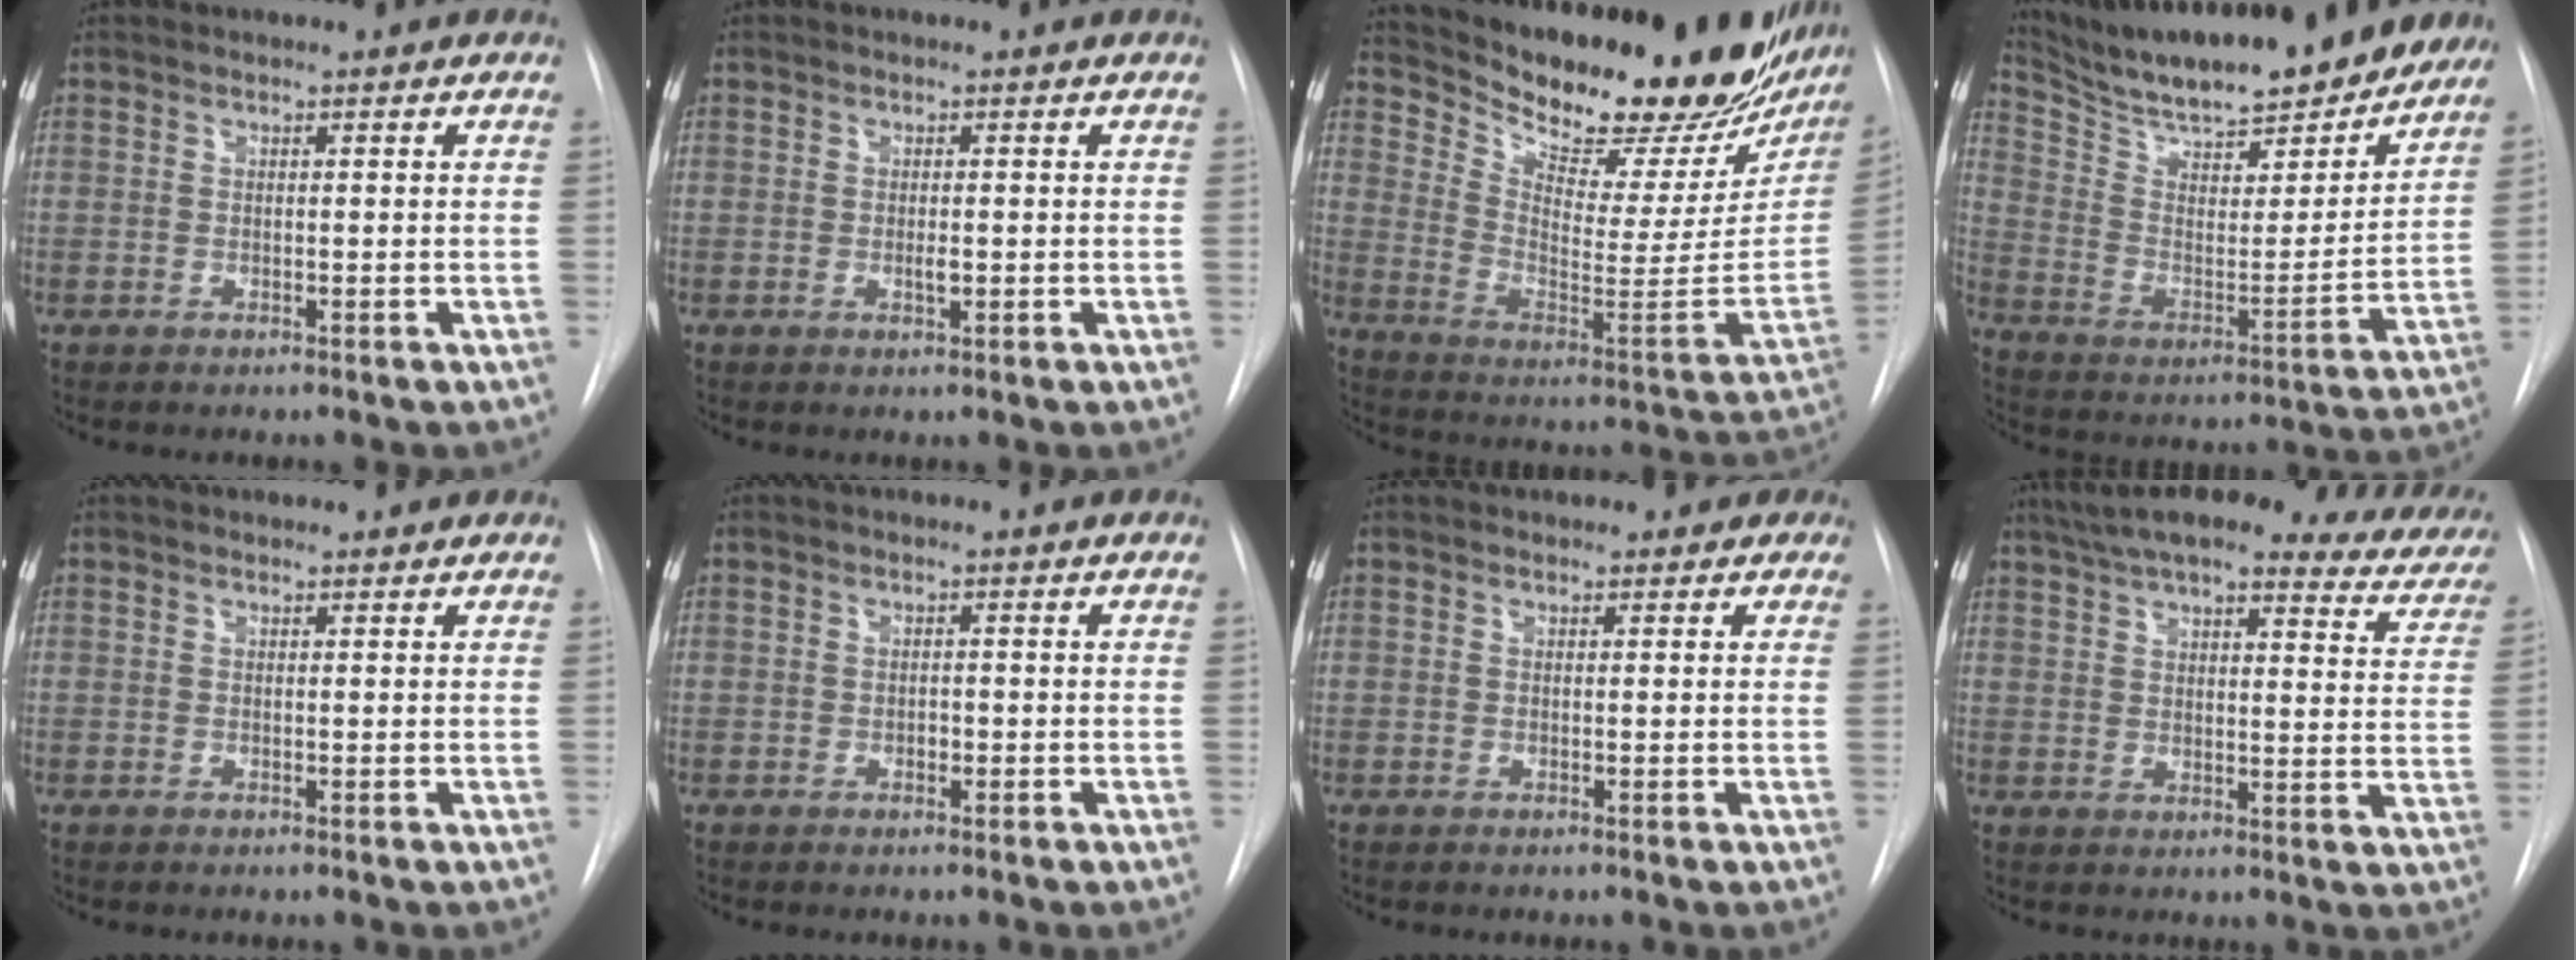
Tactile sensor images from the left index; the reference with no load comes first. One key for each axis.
{"total": 0.9, "fx": 0.0, "fy": 0.3, "fz": 0.8, "tx": -0.016, "ty": -0.002, "tz": -0.001}
{"total": 29.8, "fx": 25.3, "fy": 7.9, "fz": 13.6, "tx": -0.225, "ty": -0.073, "tz": 0.347}
{"total": 26.3, "fx": 22.9, "fy": 5.3, "fz": 11.9, "tx": -0.197, "ty": -0.024, "tz": 0.331}
{"total": 1.6, "fx": 1.5, "fy": 0.7, "fz": 0.2, "tx": -0.004, "ty": 0.008, "tz": 0.014}
{"total": 0.7, "fx": -0.2, "fy": 0.5, "fz": 0.4, "tx": -0.007, "ty": 0.001, "tz": -0.005}
{"total": 2.9, "fx": 2.3, "fy": 1.8, "fz": 0.1, "tx": 0.020, "ty": -0.004, "tz": 0.010}
{"total": 28.1, "fx": 23.4, "fy": 6.1, "fz": 14.2, "tx": -0.213, "ty": -0.009, "tz": 0.274}